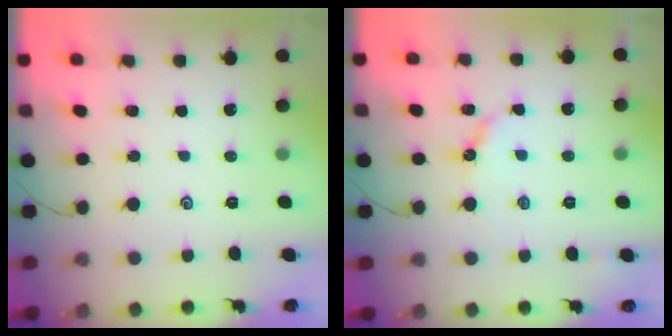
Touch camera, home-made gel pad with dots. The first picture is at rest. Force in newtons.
{"total": 5.0, "press": 4.9, "slide": 0.4}